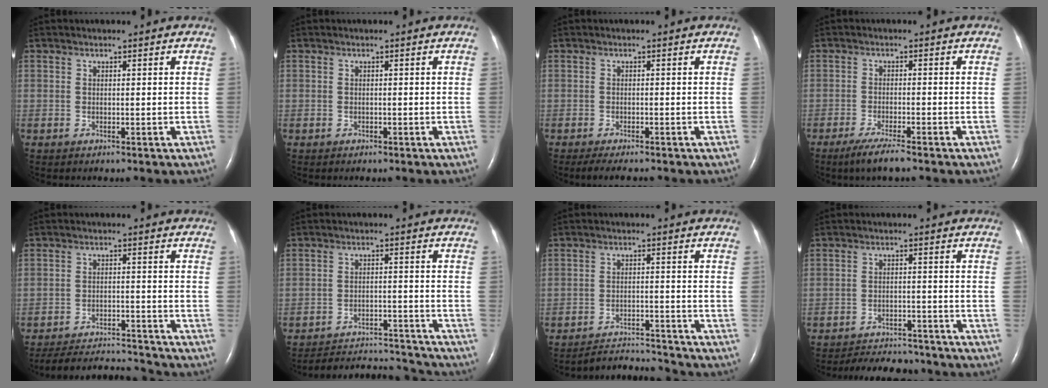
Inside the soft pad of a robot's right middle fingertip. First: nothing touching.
{"total": 0.0}
{"total": 4.1, "force": [-3.4, 0.6, 2.2], "torque": [-0.033, -0.010, -0.048]}
{"total": 4.6, "force": [-3.4, 0.1, 3.1], "torque": [-0.067, -0.014, -0.062]}
{"total": 9.2, "force": [-9.1, 0.2, 0.9], "torque": [-0.018, 0.000, -0.144]}
{"total": 11.1, "force": [-11.1, 0.6, 0.5], "torque": [-0.011, 0.011, -0.159]}
{"total": 5.7, "force": [-5.6, -0.7, -1.0], "torque": [0.013, -0.001, -0.094]}
{"total": 9.2, "force": [-8.7, 2.4, 2.0], "torque": [-0.031, 0.000, -0.118]}